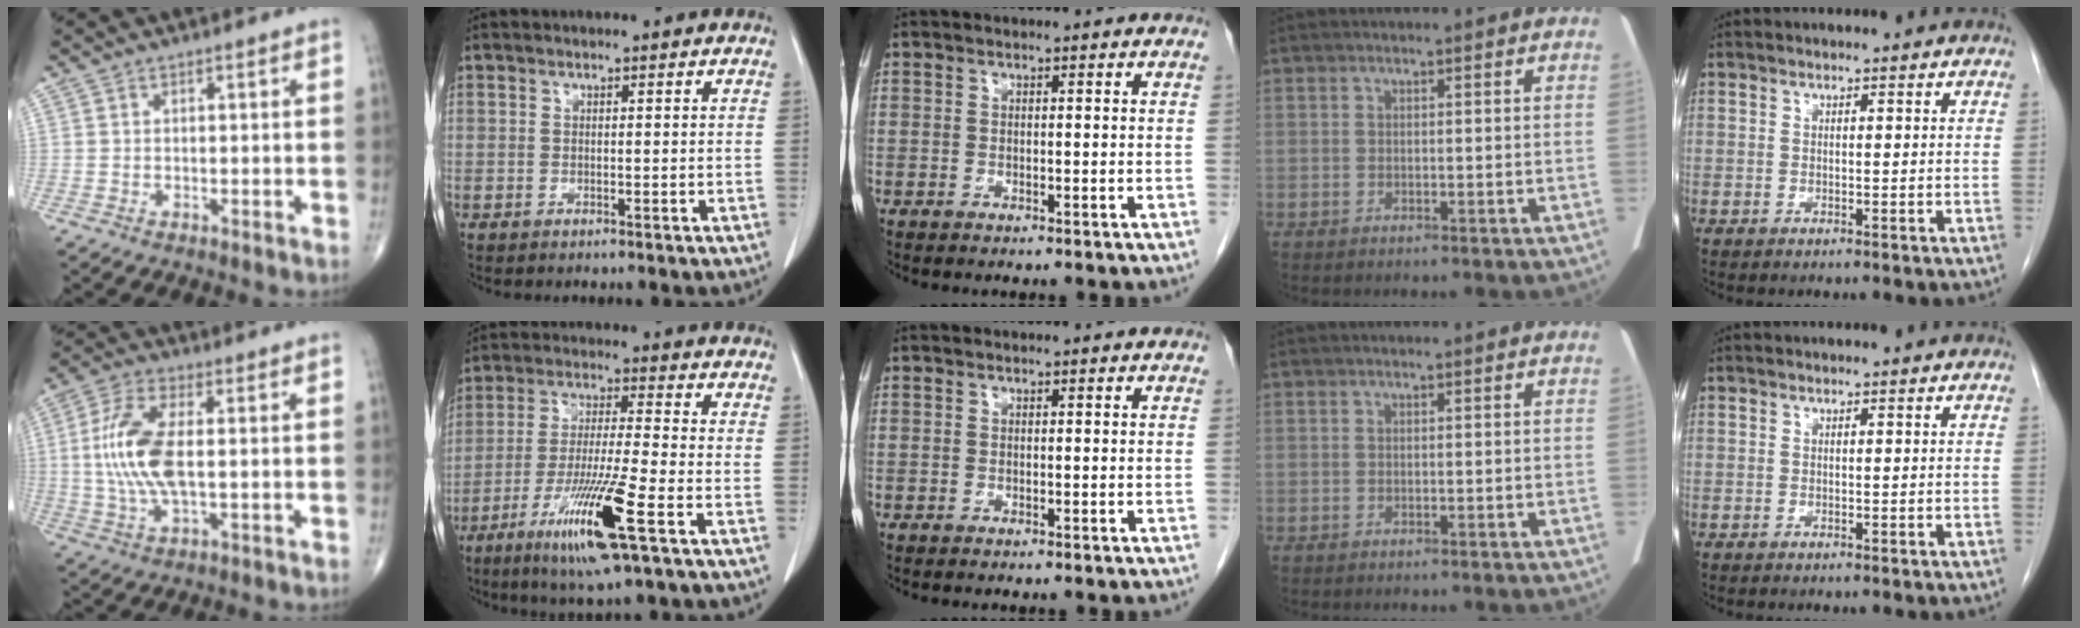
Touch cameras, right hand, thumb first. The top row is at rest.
{"thumb": {"total": 12.1, "force": [0.3, 5.1, 11.0], "torque": [-0.241, 0.004, 0.006]}, "index": {"total": 13.1, "force": [-6.2, -0.3, 11.6], "torque": [-0.227, -0.031, -0.115]}}